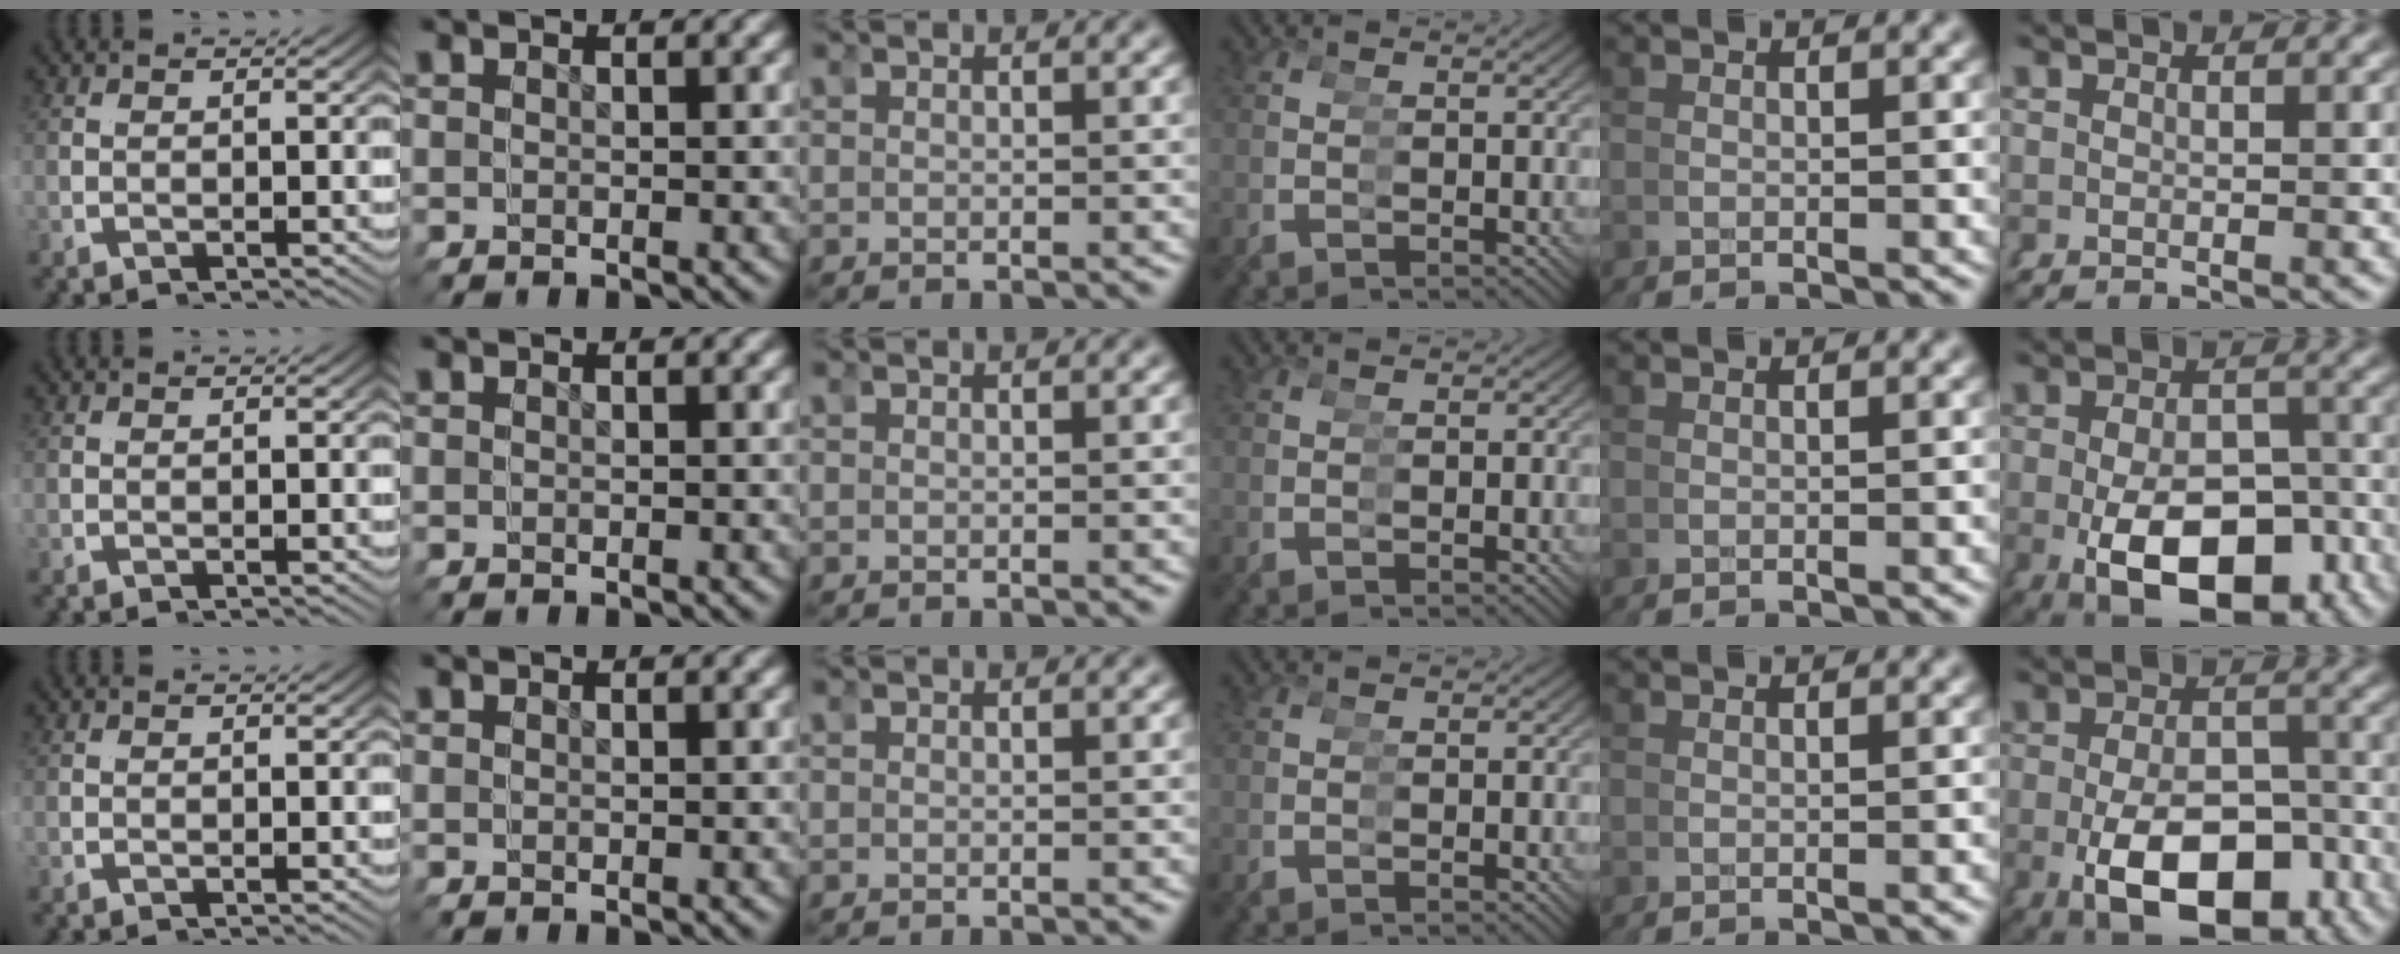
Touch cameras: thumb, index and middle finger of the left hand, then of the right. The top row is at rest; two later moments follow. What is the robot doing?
{"motion": "grasp_and_lifting", "object": "tape"}